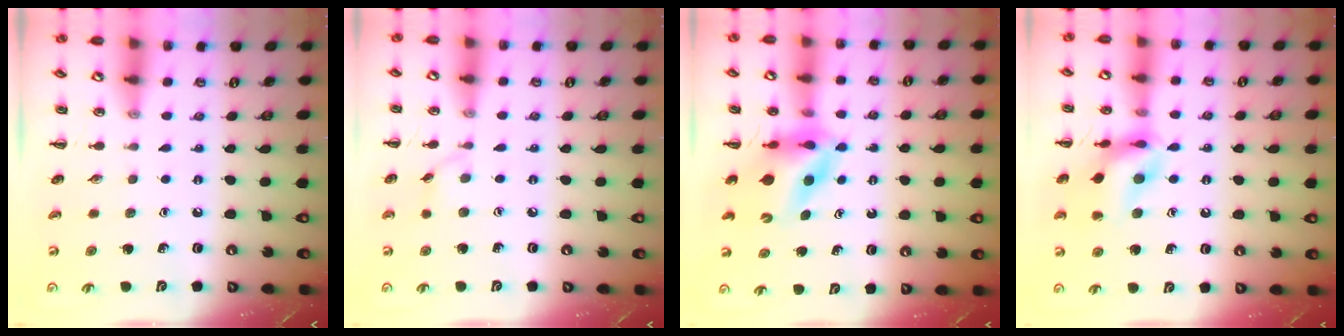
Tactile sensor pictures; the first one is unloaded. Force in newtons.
{"total": 4.4, "press": 4.3, "slide": 0.9}
{"total": 9.4, "press": 9.0, "slide": 2.7}
{"total": 13.1, "press": 13.0, "slide": 1.8}